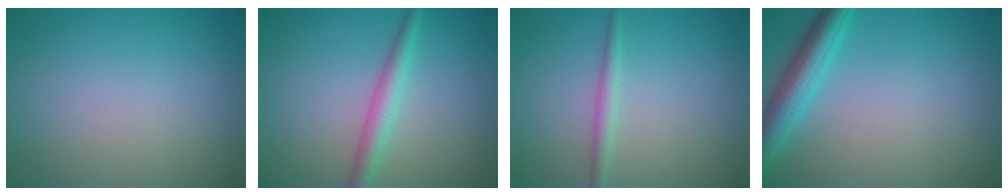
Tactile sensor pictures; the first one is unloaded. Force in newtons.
{"total": 2.6, "press": 2.6, "slide": 0.1}
{"total": 1.4, "press": 1.4, "slide": 0.1}
{"total": 4.3, "press": 4.3, "slide": 0.2}